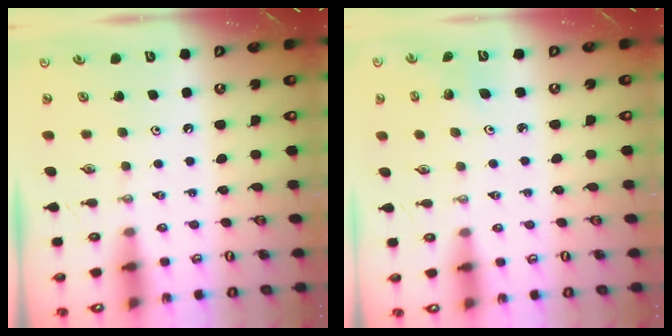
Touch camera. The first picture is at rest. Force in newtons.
{"total": 1.1, "press": 1.1, "slide": 0.1}